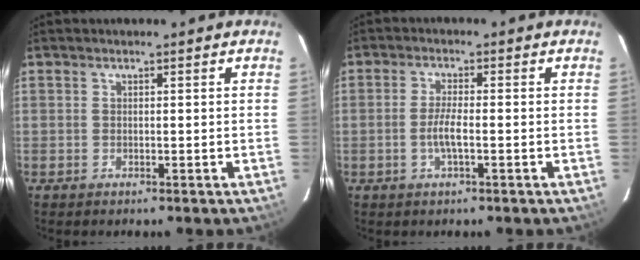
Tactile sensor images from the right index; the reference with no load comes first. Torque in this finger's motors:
{"motor_torque": [0.64, -0.45, 0.46, 0.10]}